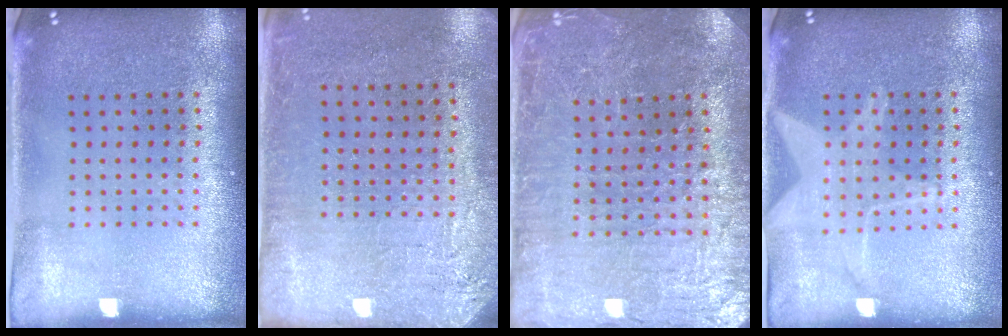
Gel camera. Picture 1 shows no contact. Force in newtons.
{"total": 2.7, "press": 2.4, "slide": 1.3}
{"total": 3.3, "press": 3.3, "slide": 0.5}
{"total": 1.3, "press": 1.3, "slide": 0.1}